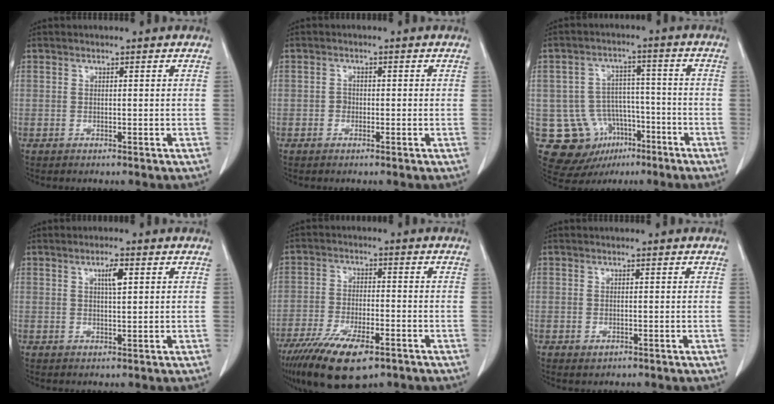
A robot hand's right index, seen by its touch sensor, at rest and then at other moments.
{"total": 1.2, "force": [-0.4, 1.0, 0.5], "torque": [-0.004, 0.006, -0.008]}
{"total": 11.8, "force": [-5.1, 10.1, 3.5], "torque": [-0.062, 0.042, -0.063]}
{"total": 2.7, "force": [1.1, 0.4, 2.5], "torque": [-0.043, -0.001, 0.018]}
{"total": 12.8, "force": [-8.3, 3.9, 8.9], "torque": [-0.162, -0.023, -0.138]}
{"total": 0.7, "force": [-0.2, 0.6, 0.4], "torque": [-0.010, 0.000, 0.003]}